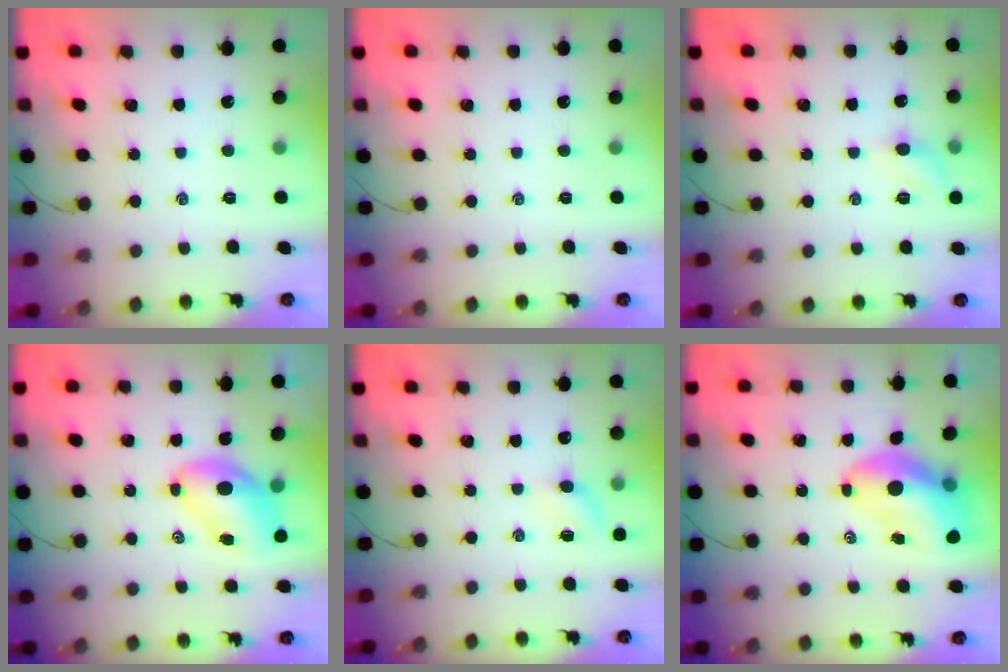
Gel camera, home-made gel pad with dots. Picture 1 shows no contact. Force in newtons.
{"total": 0.0}
{"total": 5.3, "press": 4.9, "slide": 1.8}
{"total": 8.1, "press": 8.0, "slide": 1.7}
{"total": 4.7, "press": 4.5, "slide": 1.3}
{"total": 11.7, "press": 11.2, "slide": 3.4}